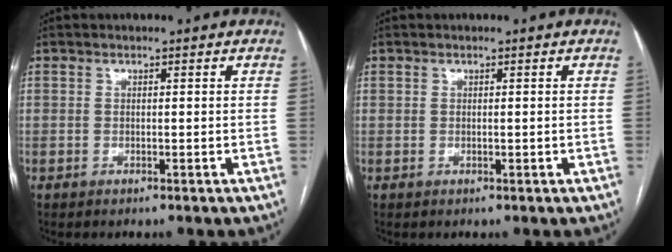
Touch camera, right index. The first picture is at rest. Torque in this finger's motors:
{"motor_torque": [-0.51, 0.27, 0.03, 0.00]}